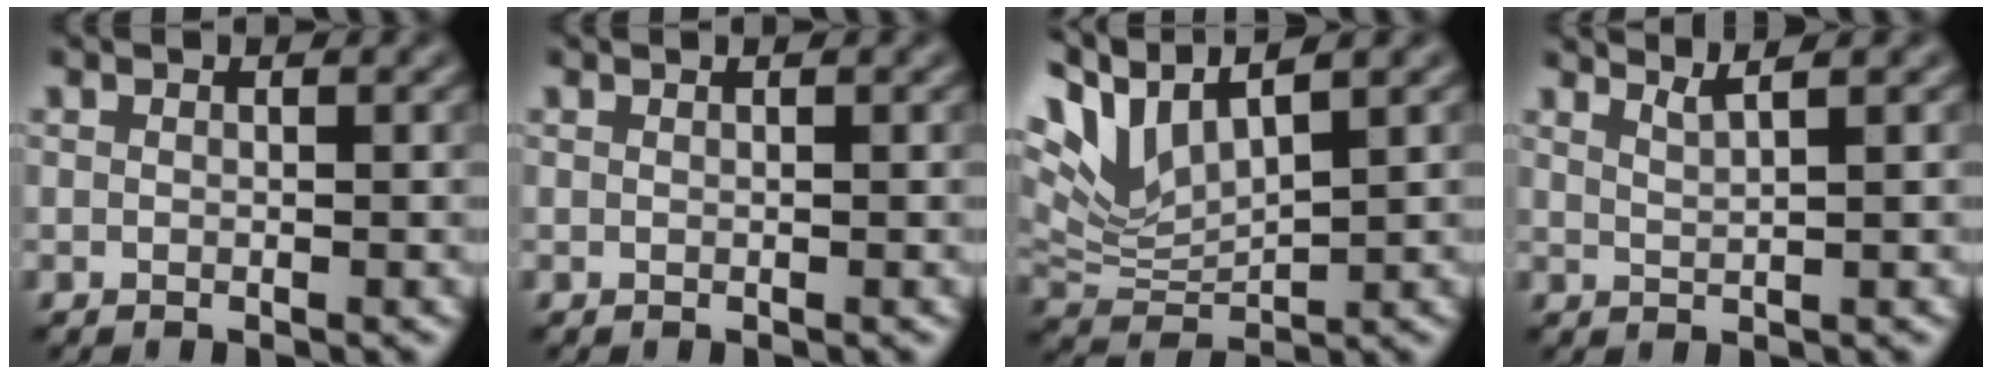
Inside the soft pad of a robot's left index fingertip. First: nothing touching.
{"total": 0.0}
{"total": 6.0, "force": [4.4, 1.6, 3.8], "torque": [-0.094, 0.008, 0.091]}
{"total": 2.2, "force": [1.8, 0.4, 1.2], "torque": [-0.010, 0.008, 0.023]}